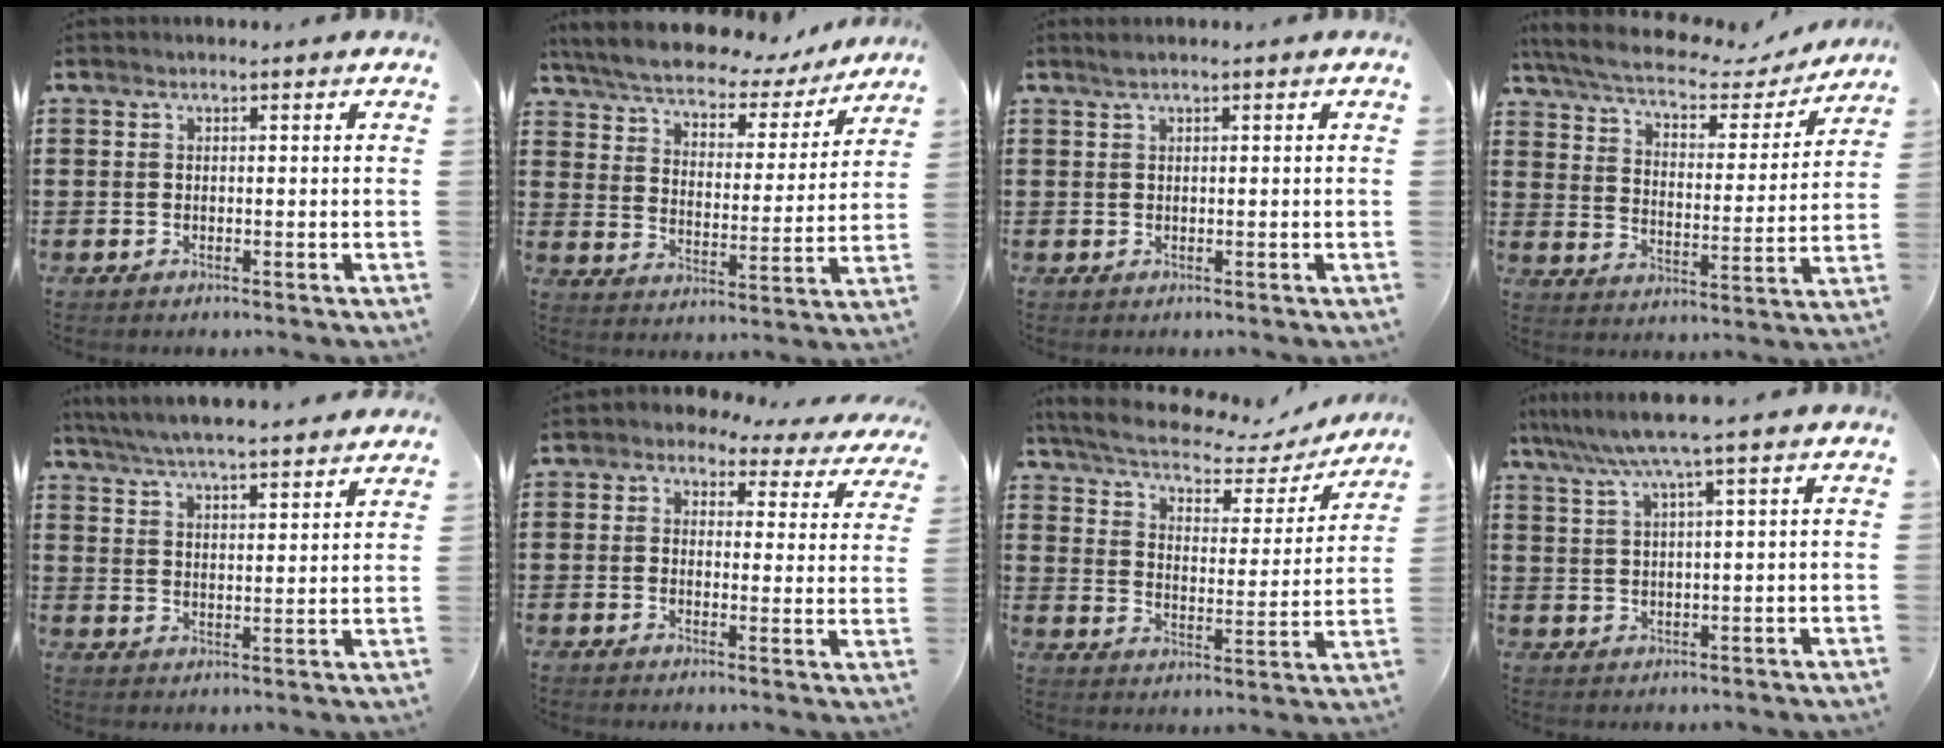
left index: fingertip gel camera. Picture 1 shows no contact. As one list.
[{"total": 5.8, "force": [5.4, 1.0, 1.6], "torque": [-0.060, -0.037, 0.089]}, {"total": 1.0, "force": [0.6, 0.0, 0.8], "torque": [-0.016, 0.001, 0.012]}, {"total": 6.1, "force": [5.1, 1.4, 3.1], "torque": [-0.084, -0.028, 0.084]}, {"total": 5.6, "force": [5.5, -0.2, 1.4], "torque": [-0.049, -0.029, 0.095]}, {"total": 2.6, "force": [2.1, 1.4, 0.6], "torque": [-0.029, -0.015, 0.032]}, {"total": 6.0, "force": [5.1, 1.3, 2.9], "torque": [-0.079, -0.027, 0.083]}, {"total": 5.6, "force": [3.6, -0.4, 4.2], "torque": [-0.093, -0.008, 0.060]}]